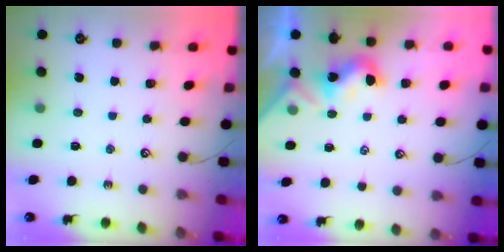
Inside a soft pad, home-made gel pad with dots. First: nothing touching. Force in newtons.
{"total": 2.0, "press": 1.9, "slide": 0.4}